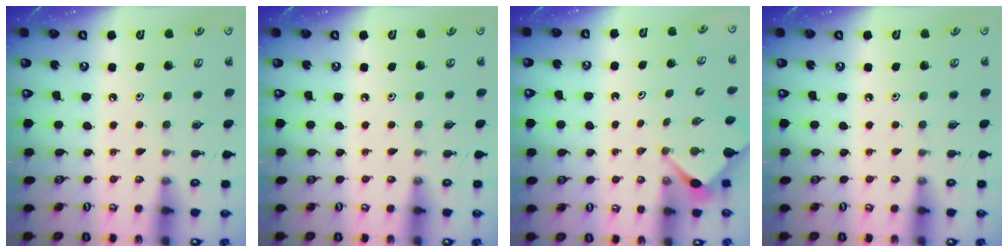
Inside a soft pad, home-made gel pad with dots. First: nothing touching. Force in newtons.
{"total": 0.0}
{"total": 2.8, "press": 2.8, "slide": 0.3}
{"total": 0.0}